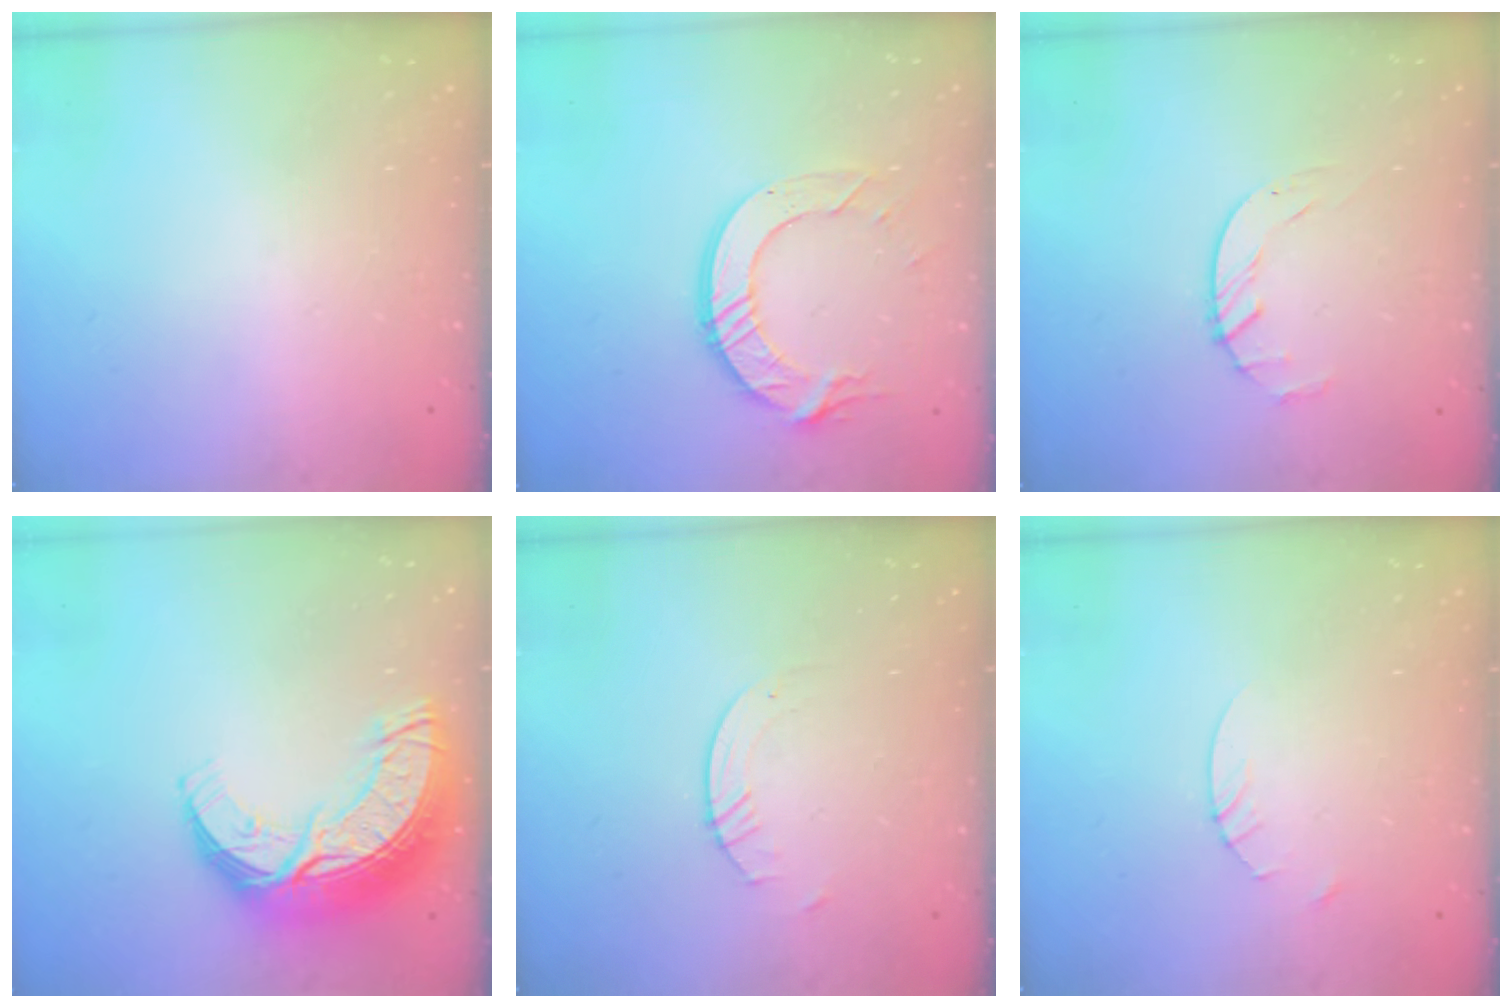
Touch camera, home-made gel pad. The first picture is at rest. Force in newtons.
{"total": 11.1, "press": 11.0, "slide": 1.1}
{"total": 1.6, "press": 1.6, "slide": 0.3}
{"total": 17.3, "press": 17.2, "slide": 1.2}
{"total": 0.8, "press": 0.8, "slide": 0.2}
{"total": 1.4, "press": 1.4, "slide": 0.2}